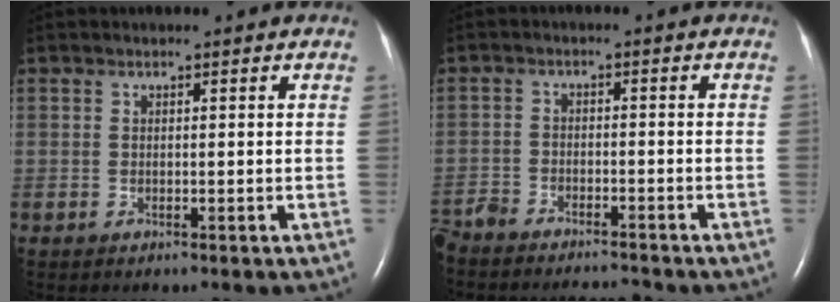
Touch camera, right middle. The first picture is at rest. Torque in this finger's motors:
{"motor_torque": [-0.02, -0.07, -0.01, -0.01]}